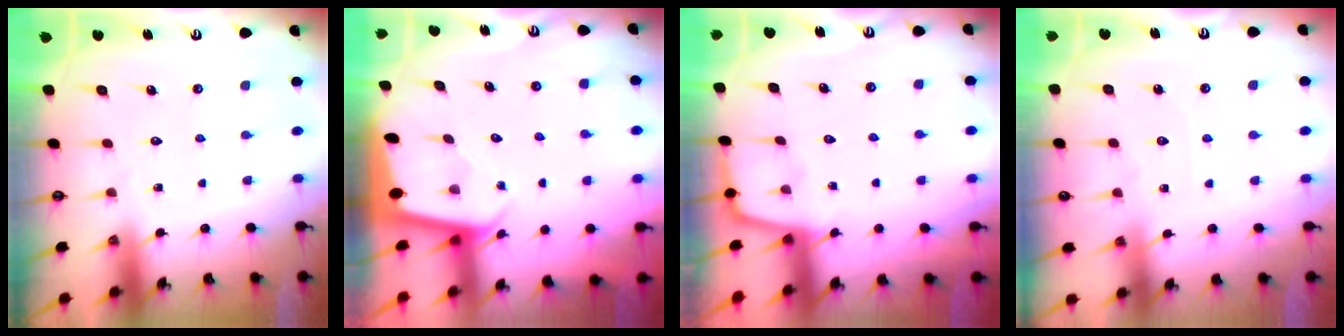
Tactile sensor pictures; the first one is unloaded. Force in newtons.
{"total": 1.9, "press": 1.9, "slide": 0.1}
{"total": 1.4, "press": 1.3, "slide": 0.3}
{"total": 4.7, "press": 4.7, "slide": 0.6}